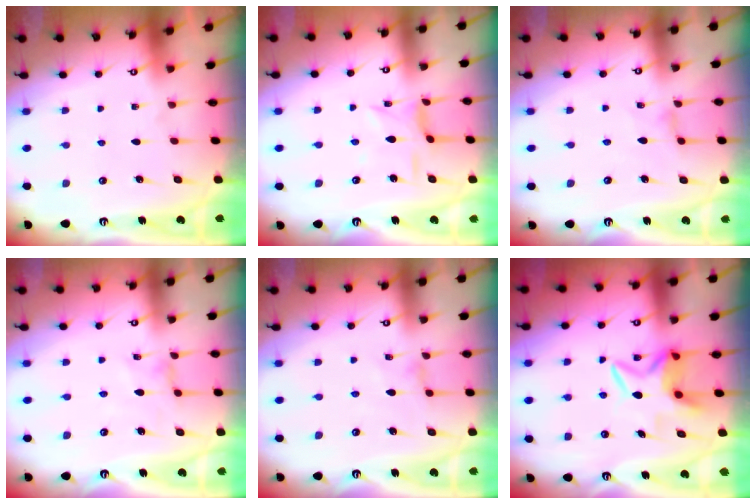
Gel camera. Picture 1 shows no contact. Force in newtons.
{"total": 4.3, "press": 4.3, "slide": 0.2}
{"total": 1.4, "press": 1.3, "slide": 0.4}
{"total": 0.5, "press": 0.5, "slide": 0.2}
{"total": 0.0}
{"total": 6.2, "press": 6.2, "slide": 1.1}